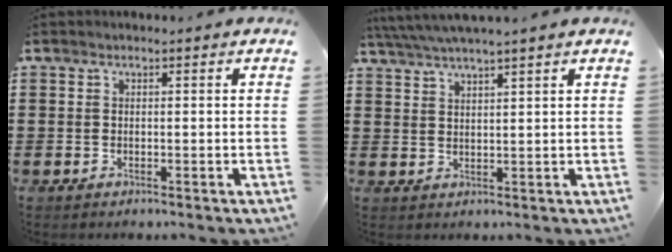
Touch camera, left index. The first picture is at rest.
{"total": 3.4, "force": [3.1, -0.6, 1.3], "torque": [-0.034, -0.007, 0.056]}